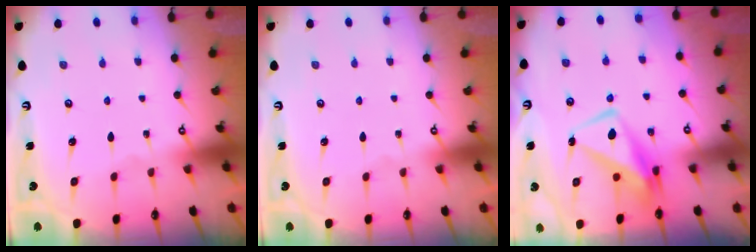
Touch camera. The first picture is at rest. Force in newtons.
{"total": 0.0}
{"total": 8.5, "press": 8.3, "slide": 1.5}